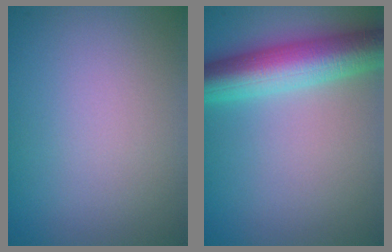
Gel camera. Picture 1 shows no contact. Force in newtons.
{"total": 7.5, "press": 7.5, "slide": 0.1}